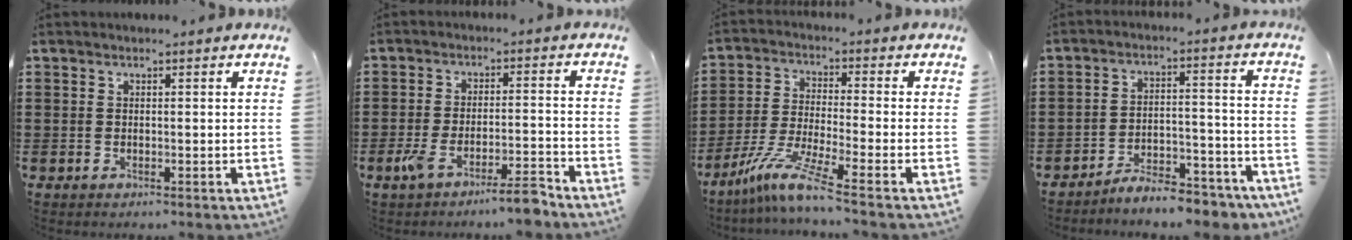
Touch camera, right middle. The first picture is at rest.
{"total": 6.5, "force": [-5.2, 0.3, 3.9], "torque": [-0.068, -0.005, -0.094]}
{"total": 8.1, "force": [-5.9, 0.2, 5.5], "torque": [-0.122, -0.018, -0.119]}
{"total": 6.3, "force": [-6.1, 0.7, 1.2], "torque": [-0.015, 0.015, -0.117]}